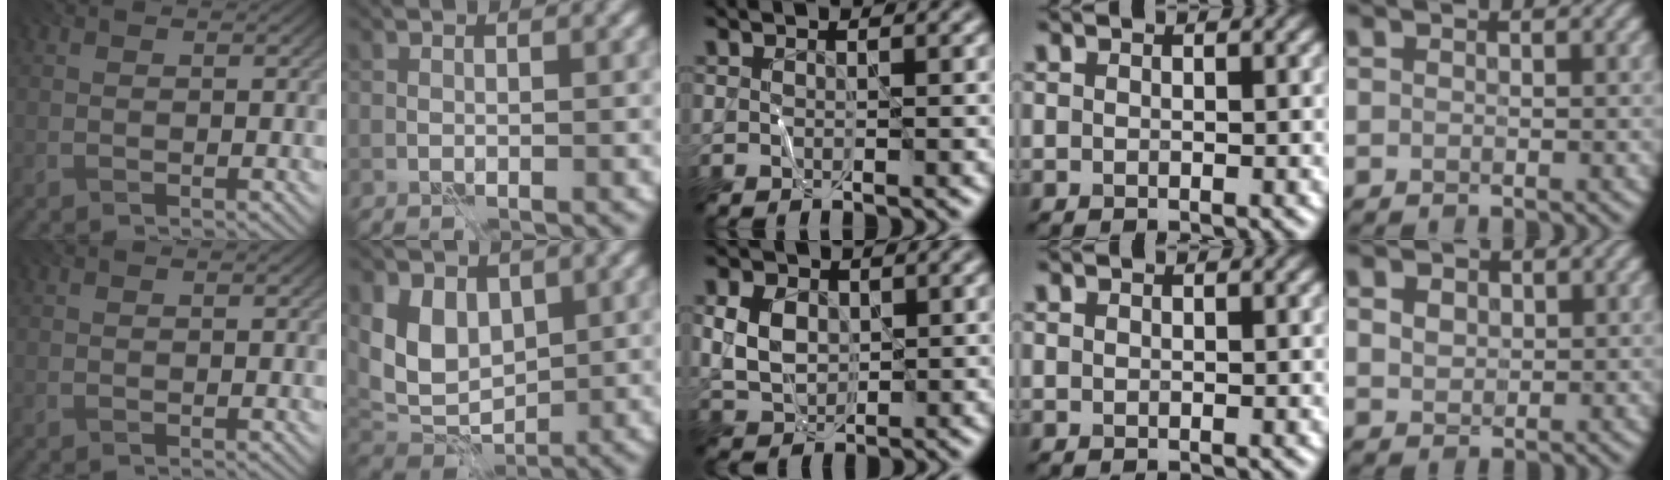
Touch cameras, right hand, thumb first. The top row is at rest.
{"index": {"total": 5.6, "force": [1.7, 4.0, 3.5], "torque": [-0.071, -0.012, 0.035]}, "middle": {"total": 4.2, "force": [0.7, 3.2, 2.6], "torque": [-0.058, 0.001, 0.011]}, "little": {"total": 1.7, "force": [0.5, 1.4, 0.8], "torque": [-0.031, -0.001, 0.016]}}